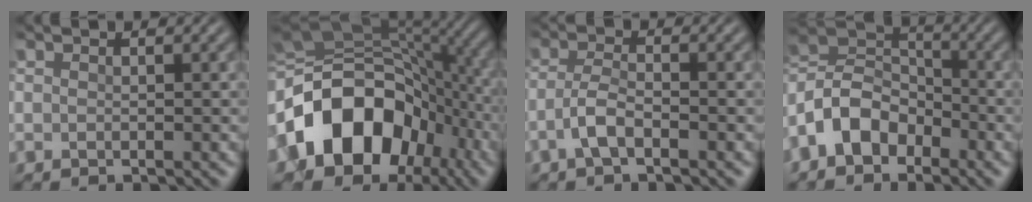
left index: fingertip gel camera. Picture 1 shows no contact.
{"total": 13.6, "force": [-4.3, 10.1, 8.1], "torque": [-0.150, 0.006, -0.087]}
{"total": 2.4, "force": [-1.5, 0.6, 1.8], "torque": [-0.042, 0.003, -0.031]}
{"total": 5.7, "force": [-3.6, 3.6, 2.6], "torque": [-0.049, 0.007, -0.079]}